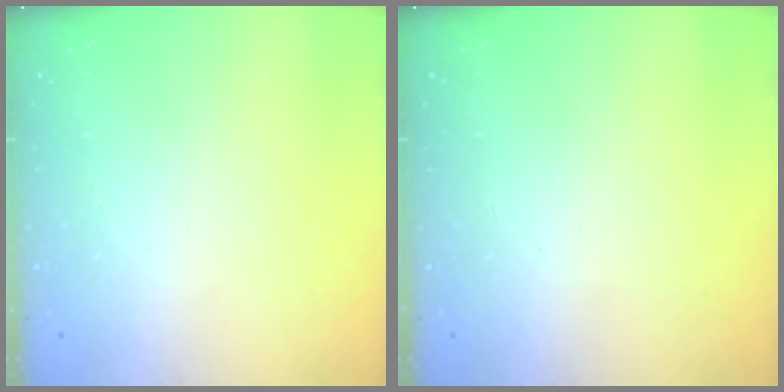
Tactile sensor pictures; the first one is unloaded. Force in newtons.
{"total": 0.0}